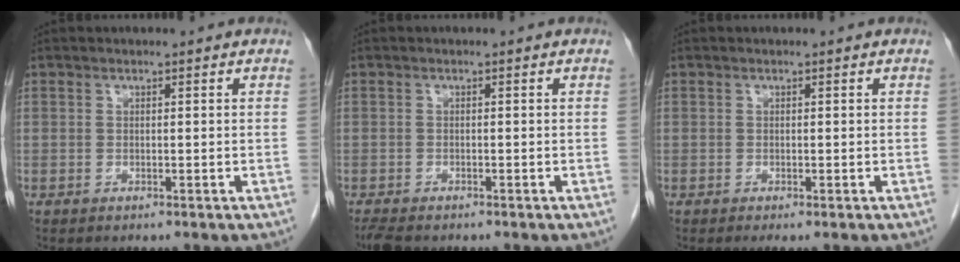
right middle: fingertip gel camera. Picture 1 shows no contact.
{"total": 3.2, "force": [-2.6, 1.0, 1.5], "torque": [-0.032, -0.010, -0.041]}
{"total": 0.7, "force": [-0.4, 0.0, 0.5], "torque": [-0.012, -0.005, -0.005]}